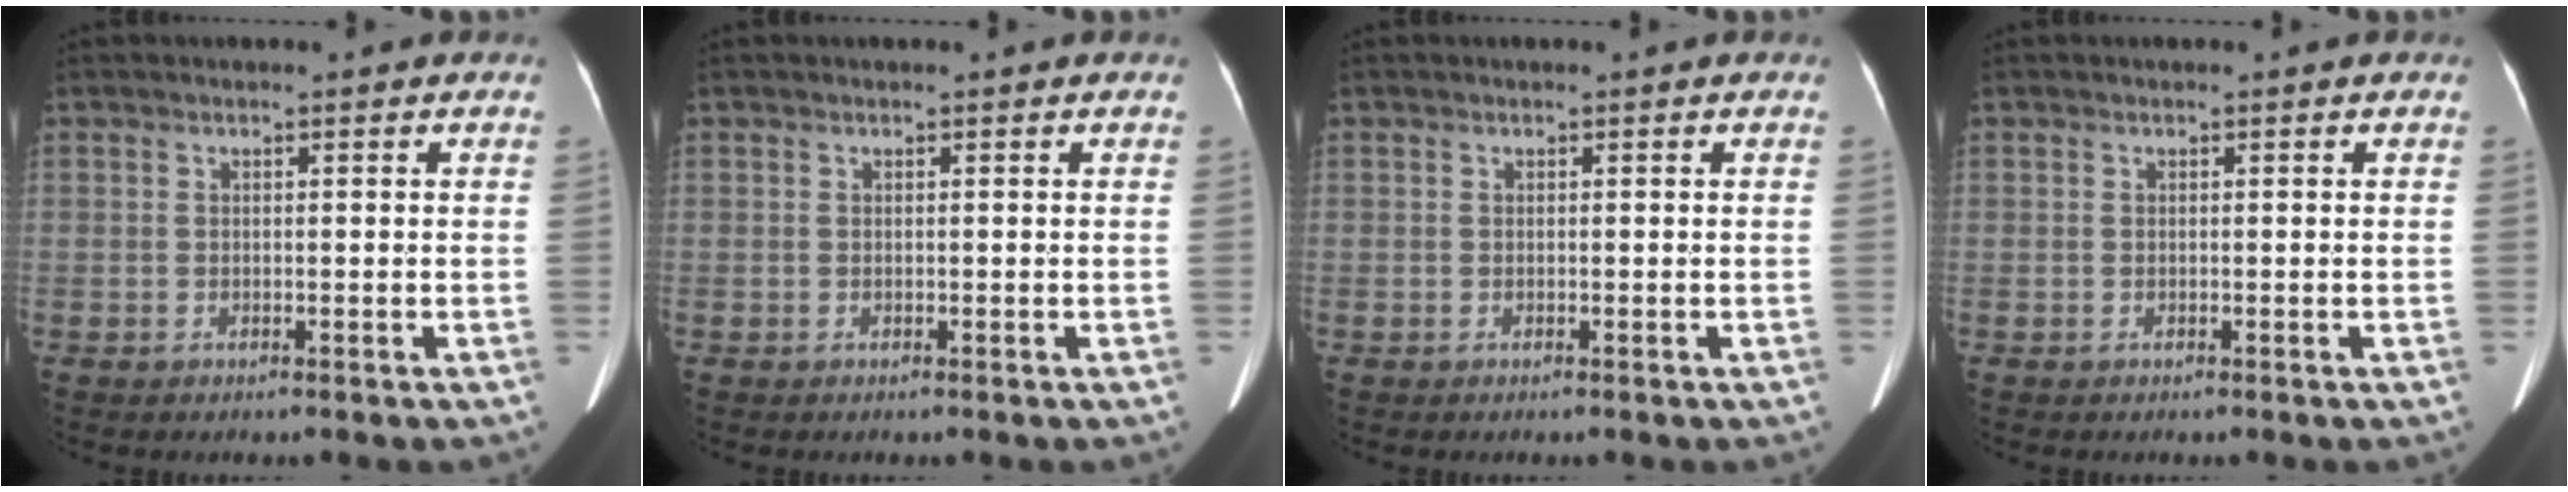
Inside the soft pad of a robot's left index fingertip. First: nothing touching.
{"total": 0.0}
{"total": 0.0}
{"total": 0.0}